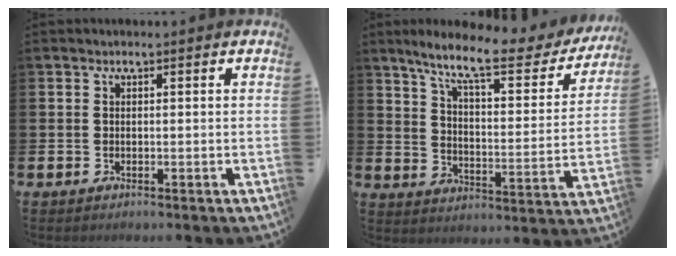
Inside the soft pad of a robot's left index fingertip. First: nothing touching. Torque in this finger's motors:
{"motor_torque": [1.06, -1.08, 0.55, 0.21]}